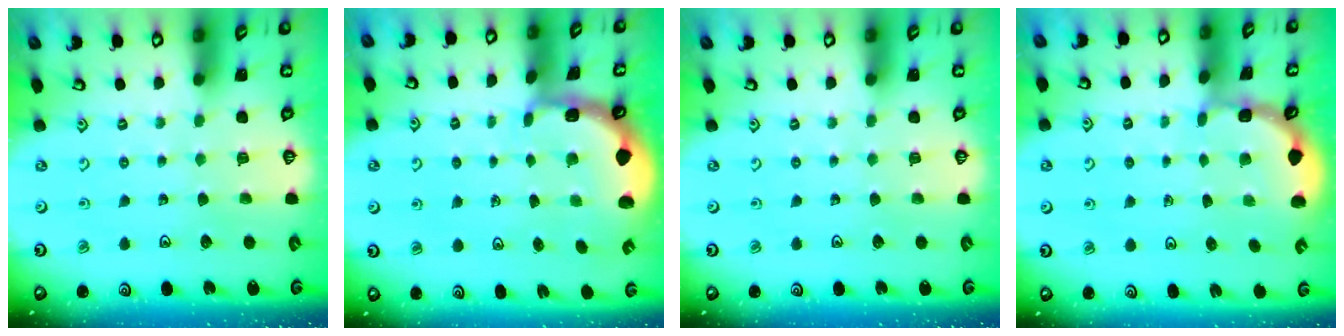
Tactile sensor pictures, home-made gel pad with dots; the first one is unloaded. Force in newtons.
{"total": 1.5, "press": 1.2, "slide": 0.7}
{"total": 0.0}
{"total": 1.5, "press": 1.5, "slide": 0.2}